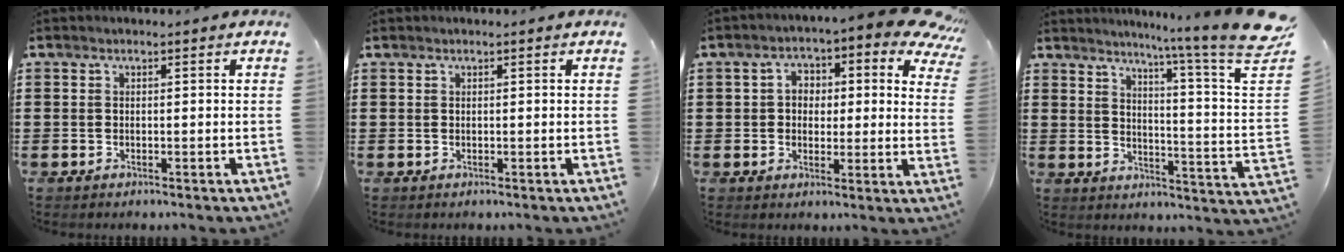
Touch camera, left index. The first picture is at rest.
{"total": 0.0}
{"total": 5.3, "force": [1.9, 3.3, 3.7], "torque": [-0.074, -0.003, 0.022]}
{"total": 9.0, "force": [7.2, -2.0, 5.1], "torque": [-0.101, -0.063, 0.110]}